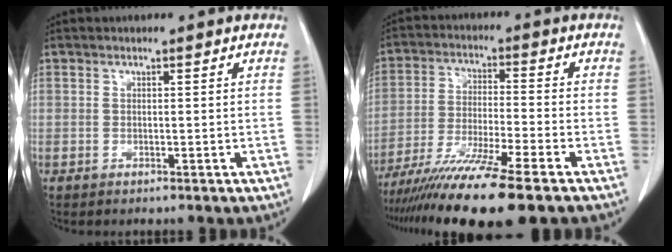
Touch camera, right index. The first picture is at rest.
{"total": 14.4, "force": [-10.8, -0.9, 9.4], "torque": [-0.173, -0.044, -0.183]}